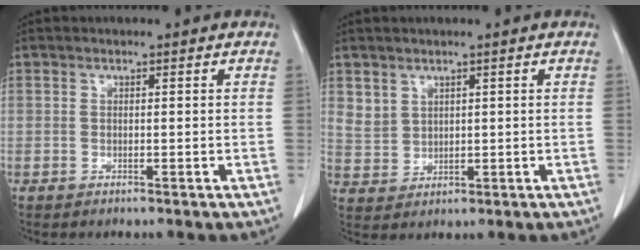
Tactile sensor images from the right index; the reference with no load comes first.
{"total": 3.6, "force": [2.1, 2.8, 0.7], "torque": [-0.013, -0.003, 0.052]}